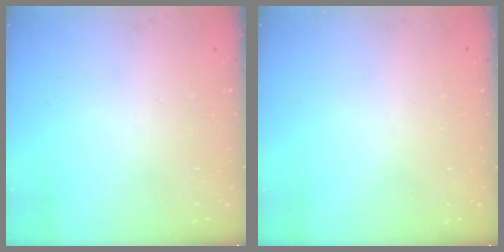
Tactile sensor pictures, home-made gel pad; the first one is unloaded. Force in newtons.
{"total": 0.0}